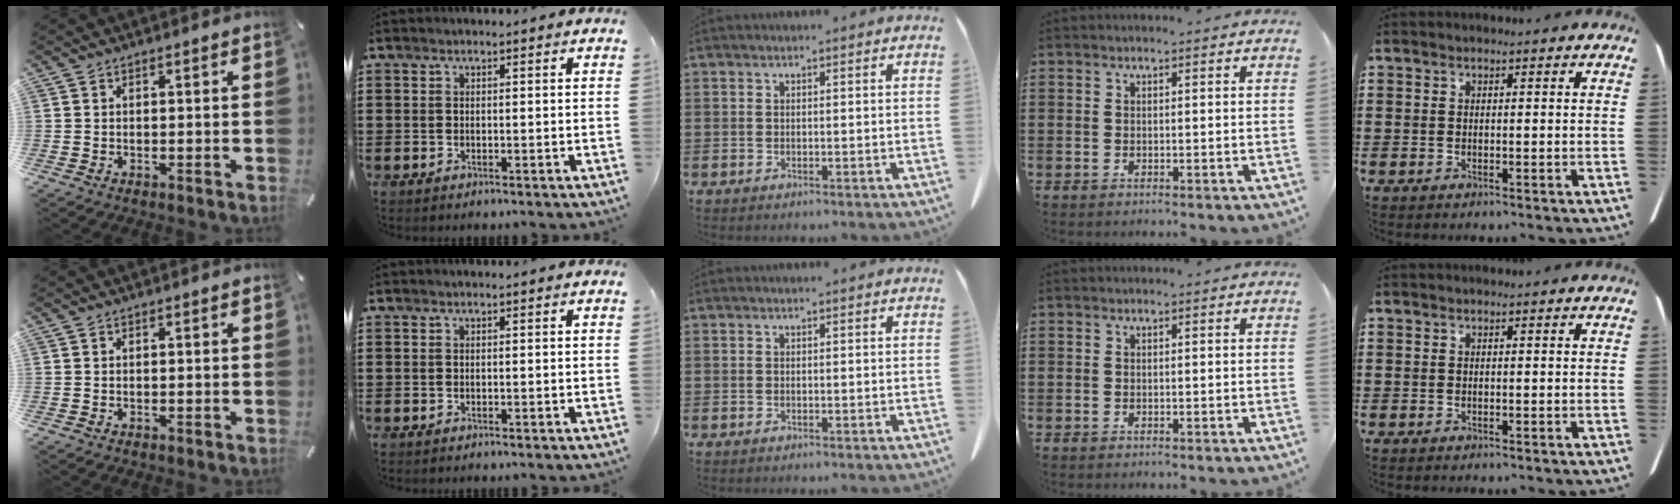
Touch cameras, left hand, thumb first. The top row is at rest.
{}